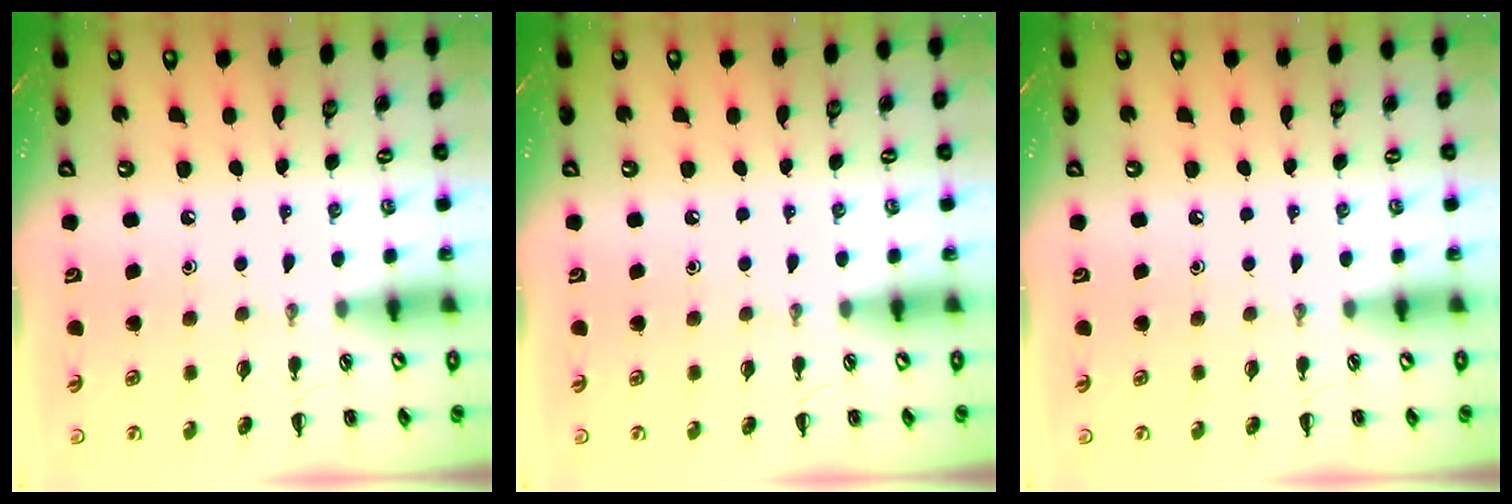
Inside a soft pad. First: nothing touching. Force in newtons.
{"total": 0.0}
{"total": 0.0}